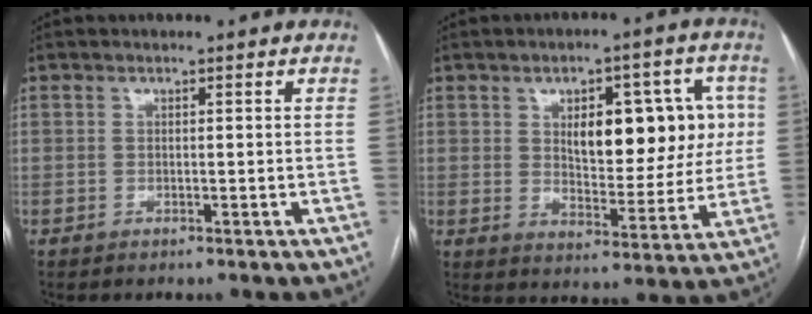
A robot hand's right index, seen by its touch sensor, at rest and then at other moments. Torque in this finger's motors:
{"motor_torque": [1.19, 0.86, 0.38, 0.09]}